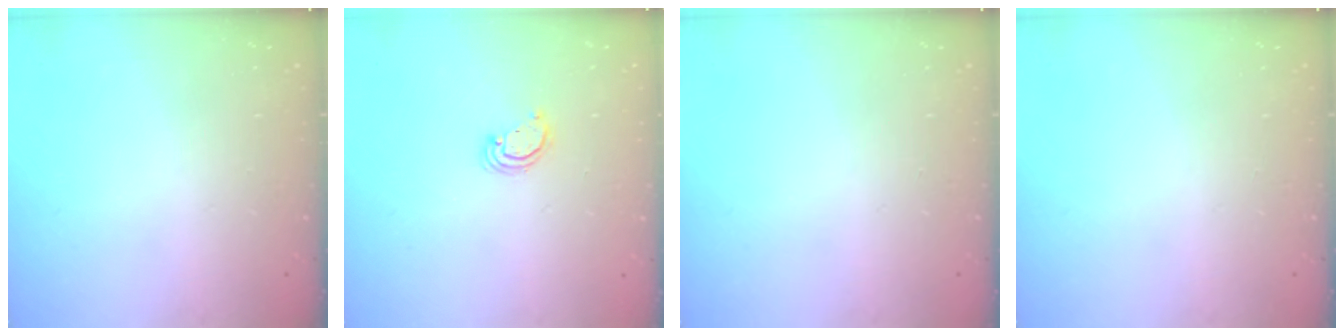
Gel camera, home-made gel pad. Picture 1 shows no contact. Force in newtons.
{"total": 2.8, "press": 2.8, "slide": 0.2}
{"total": 0.0}
{"total": 0.0}